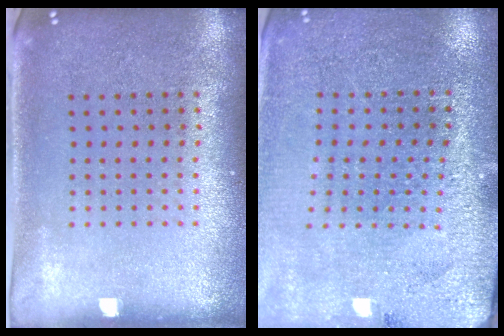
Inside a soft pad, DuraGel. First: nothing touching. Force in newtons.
{"total": 2.8, "press": 2.8, "slide": 0.1}